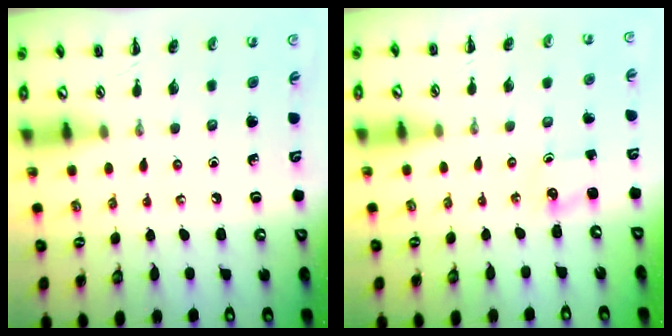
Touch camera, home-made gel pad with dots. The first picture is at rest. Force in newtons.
{"total": 1.4, "press": 1.4, "slide": 0.3}